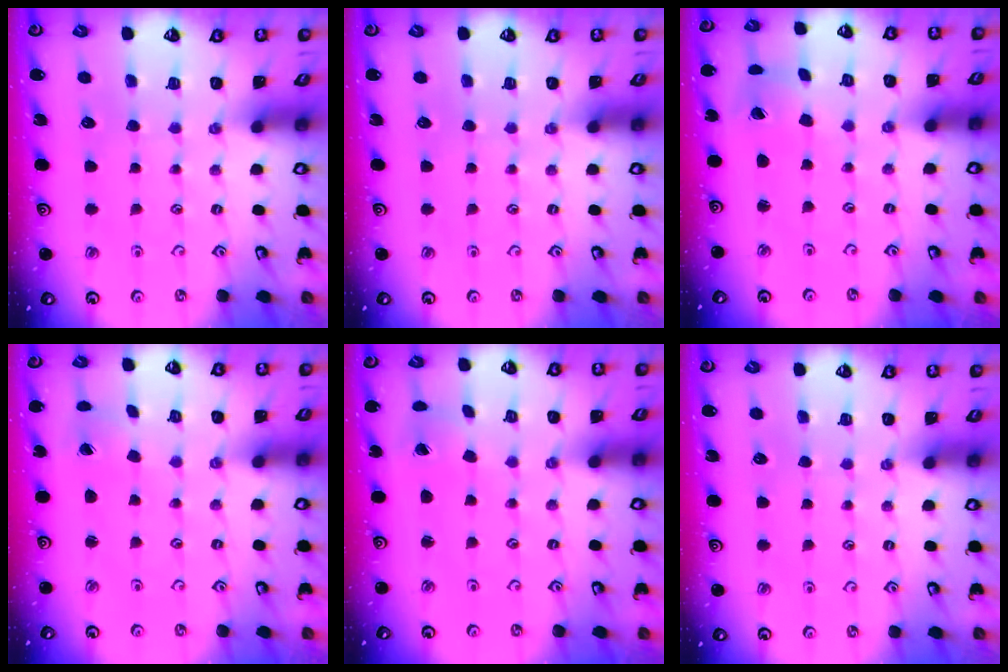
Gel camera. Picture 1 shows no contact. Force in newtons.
{"total": 0.0}
{"total": 1.4, "press": 1.4, "slide": 0.2}
{"total": 1.2, "press": 1.2, "slide": 0.1}
{"total": 1.5, "press": 1.5, "slide": 0.1}
{"total": 0.0}